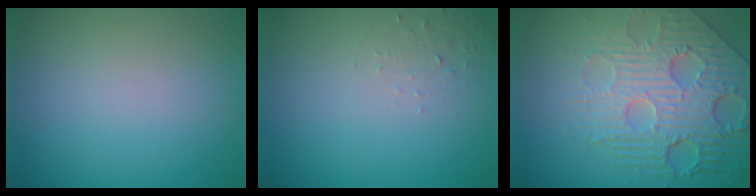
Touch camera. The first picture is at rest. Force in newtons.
{"total": 1.2, "press": 1.2, "slide": 0.1}
{"total": 8.5, "press": 6.0, "slide": 6.1}